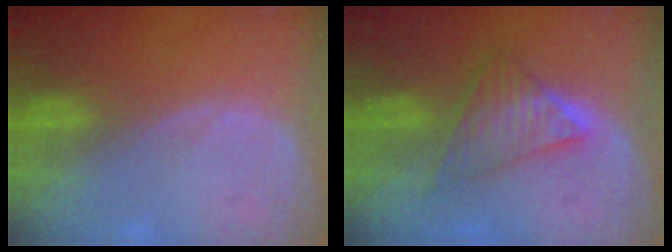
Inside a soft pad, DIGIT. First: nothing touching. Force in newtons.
{"total": 6.1, "press": 6.0, "slide": 1.0}